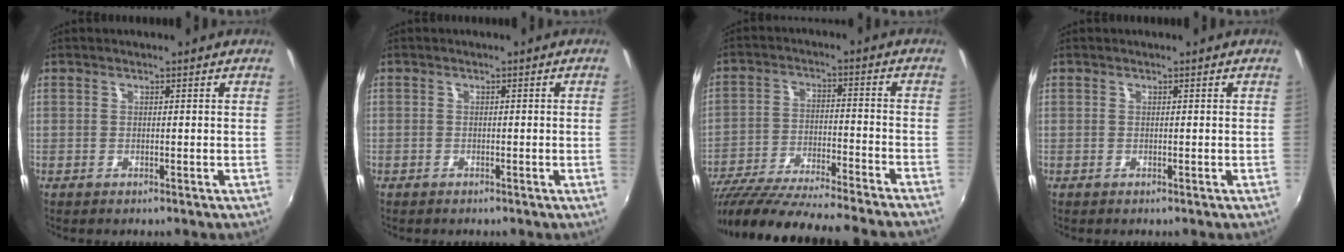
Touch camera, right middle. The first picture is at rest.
{"total": 0.8, "force": [-0.1, -0.5, 0.6], "torque": [-0.005, -0.002, -0.002]}
{"total": 24.8, "force": [-21.9, 1.0, 11.5], "torque": [-0.209, -0.056, -0.338]}
{"total": 0.0}